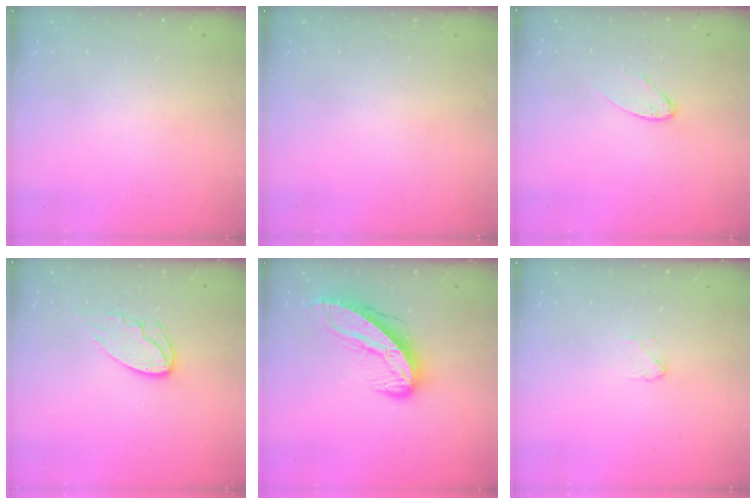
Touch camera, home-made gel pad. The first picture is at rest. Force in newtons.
{"total": 0.0}
{"total": 6.5, "press": 6.5, "slide": 0.7}
{"total": 9.8, "press": 9.7, "slide": 0.8}
{"total": 11.8, "press": 11.7, "slide": 1.2}
{"total": 2.5, "press": 2.5, "slide": 0.2}